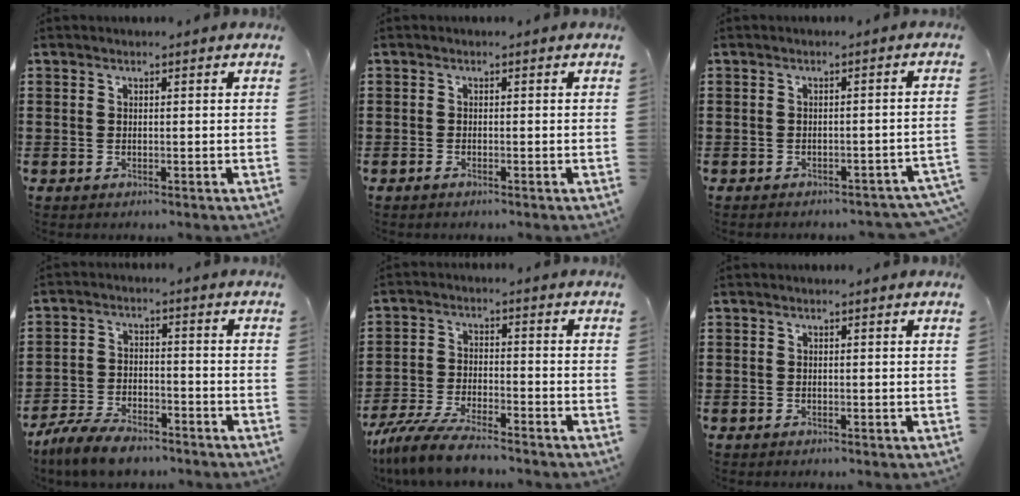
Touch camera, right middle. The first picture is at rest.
{"total": 0.6, "force": [-0.4, 0.0, 0.4], "torque": [-0.008, -0.003, -0.007]}
{"total": 1.3, "force": [-1.2, -0.4, 0.2], "torque": [-0.001, 0.003, -0.026]}
{"total": 6.1, "force": [-5.3, 1.3, 2.7], "torque": [-0.055, 0.005, -0.101]}
{"total": 6.0, "force": [-5.3, 0.1, 2.8], "torque": [-0.072, -0.010, -0.105]}
{"total": 0.0}